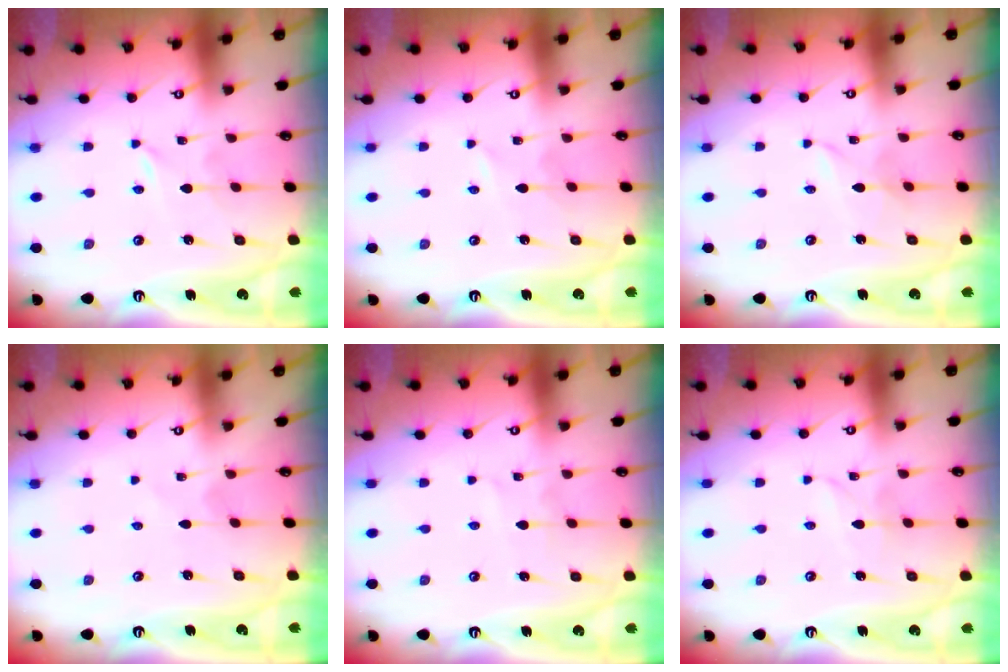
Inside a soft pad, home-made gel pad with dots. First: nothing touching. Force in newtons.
{"total": 1.7, "press": 1.7, "slide": 0.3}
{"total": 1.3, "press": 1.3, "slide": 0.1}
{"total": 1.6, "press": 1.6, "slide": 0.2}
{"total": 2.7, "press": 2.7, "slide": 0.3}
{"total": 2.2, "press": 2.2, "slide": 0.2}